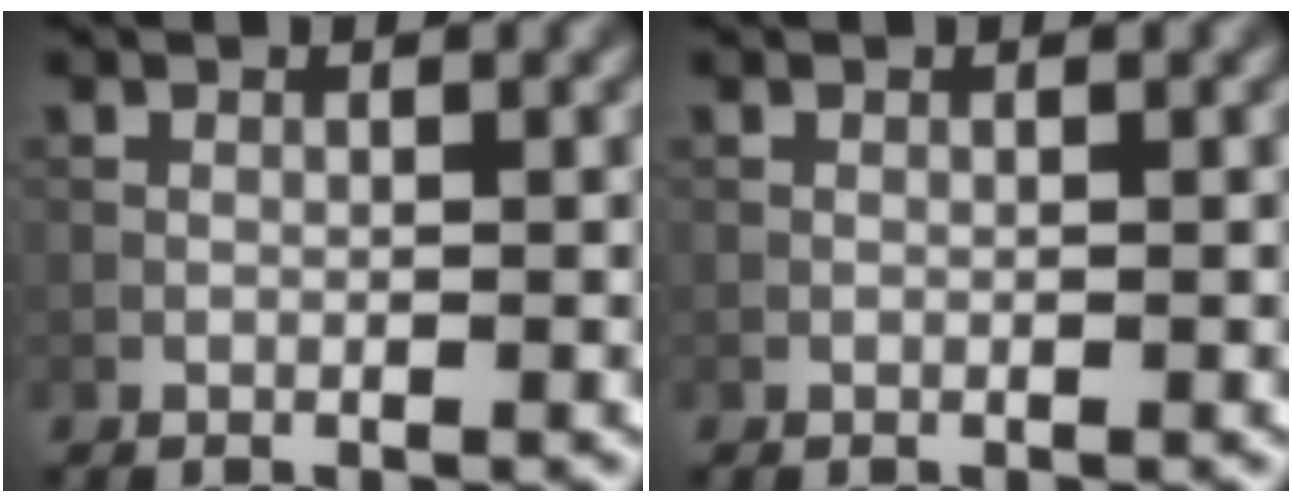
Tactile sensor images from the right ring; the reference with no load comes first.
{"total": 0.0}